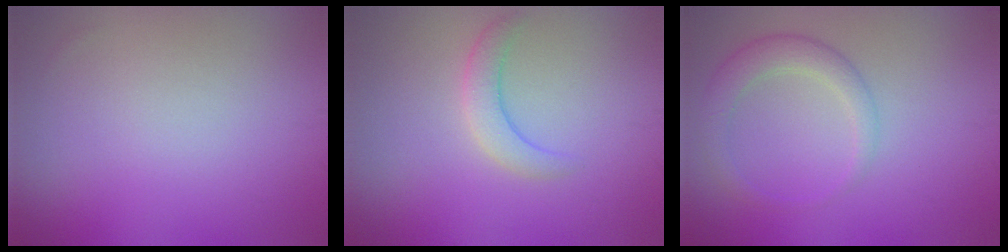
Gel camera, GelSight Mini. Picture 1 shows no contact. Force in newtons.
{"total": 2.2, "press": 2.2, "slide": 0.2}
{"total": 2.8, "press": 2.8, "slide": 0.2}